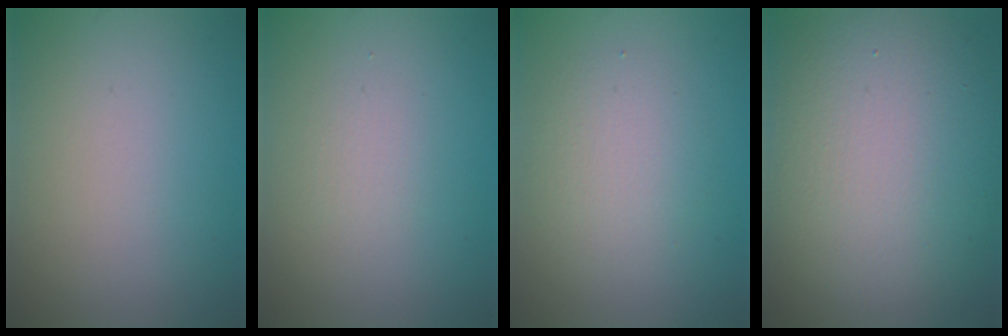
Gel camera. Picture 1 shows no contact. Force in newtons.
{"total": 1.1, "press": 1.1, "slide": 0.1}
{"total": 2.8, "press": 2.8, "slide": 0.2}
{"total": 14.0, "press": 14.0, "slide": 0.7}